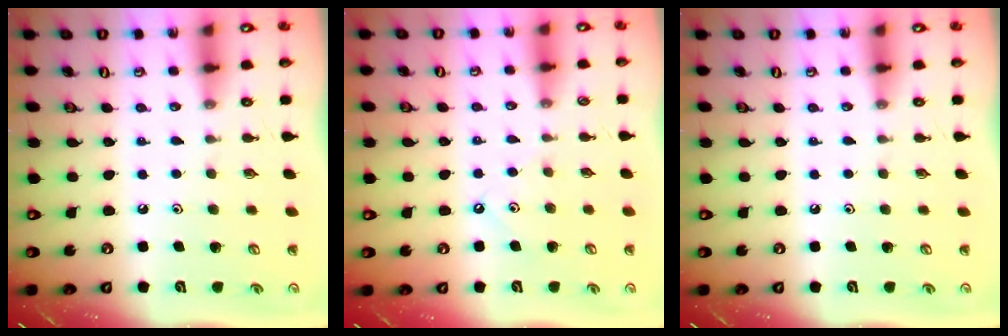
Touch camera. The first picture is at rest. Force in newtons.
{"total": 3.0, "press": 3.0, "slide": 0.4}
{"total": 0.0}